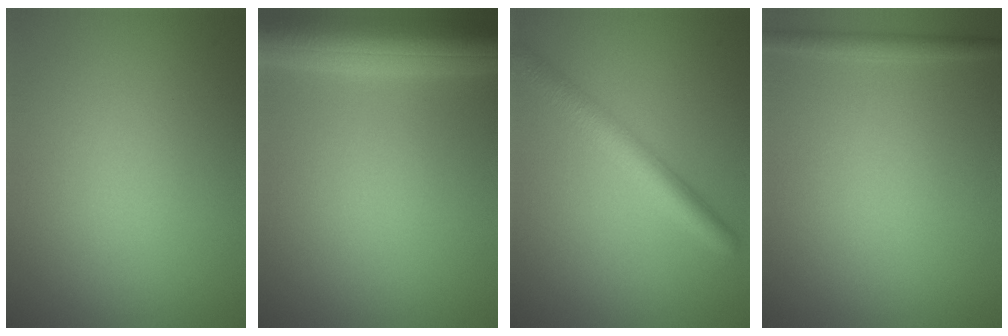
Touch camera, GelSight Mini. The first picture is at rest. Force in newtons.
{"total": 7.7, "press": 7.7, "slide": 0.3}
{"total": 3.8, "press": 3.8, "slide": 0.1}
{"total": 1.4, "press": 1.4, "slide": 0.1}